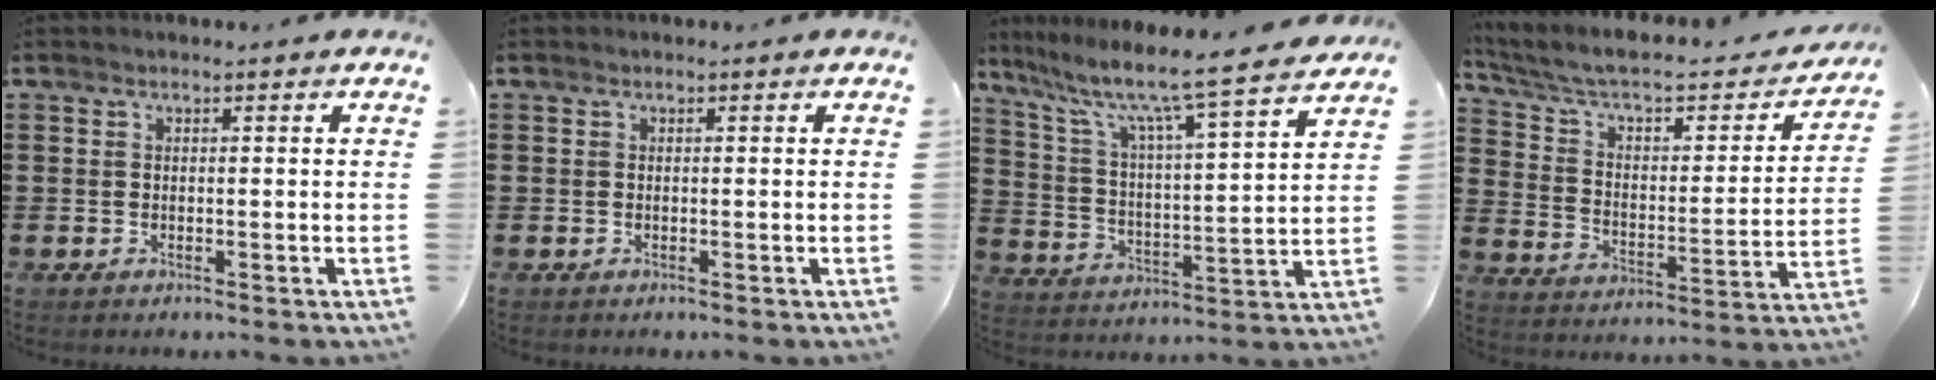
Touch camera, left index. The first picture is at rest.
{"total": 0.0}
{"total": 8.6, "force": [7.2, -0.3, 4.7], "torque": [-0.114, -0.060, 0.108]}
{"total": 5.9, "force": [4.4, 2.0, 3.4], "torque": [-0.088, -0.037, 0.069]}